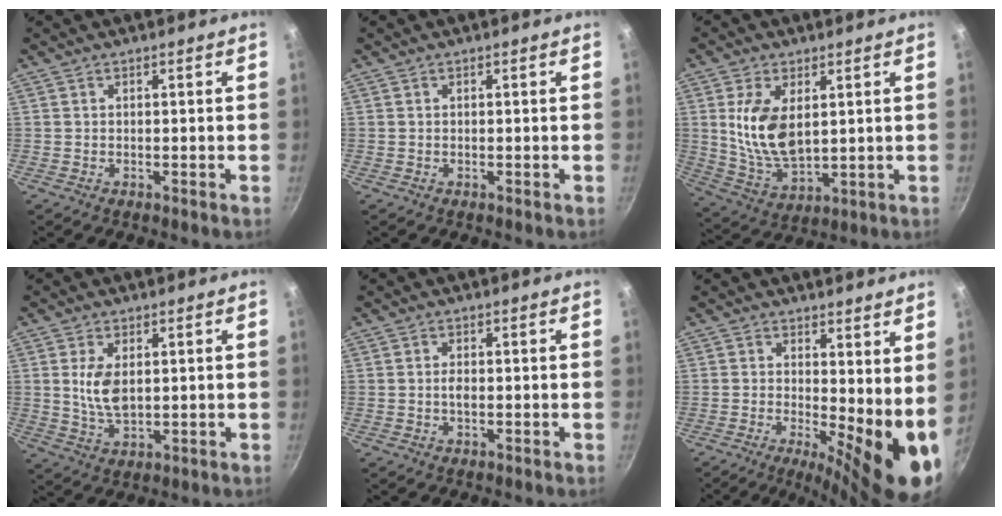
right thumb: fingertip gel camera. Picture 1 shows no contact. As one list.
[{"total": 0.0}, {"total": 12.1, "force": [2.5, 6.6, 9.8], "torque": [-0.181, -0.023, 0.059]}, {"total": 6.5, "force": [1.2, 3.6, 5.3], "torque": [-0.100, -0.014, 0.027]}, {"total": 1.6, "force": [-0.1, 0.8, 1.4], "torque": [-0.025, 0.003, -0.004]}, {"total": 12.0, "force": [0.2, 4.0, 11.3], "torque": [-0.134, -0.020, 0.007]}]